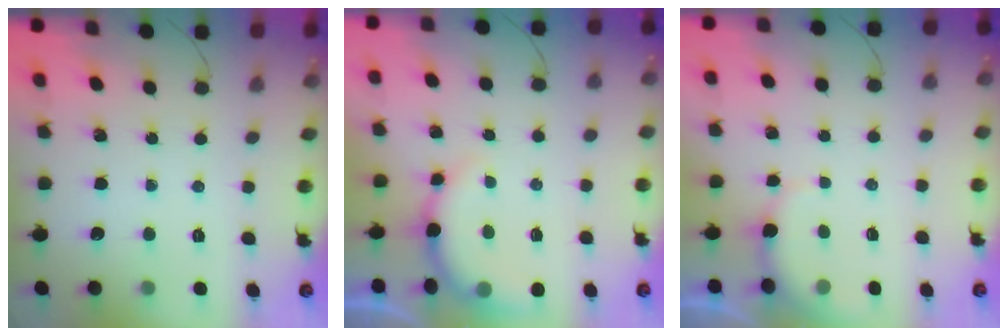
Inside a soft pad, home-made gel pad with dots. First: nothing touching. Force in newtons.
{"total": 8.8, "press": 8.7, "slide": 1.1}
{"total": 2.8, "press": 2.7, "slide": 0.7}